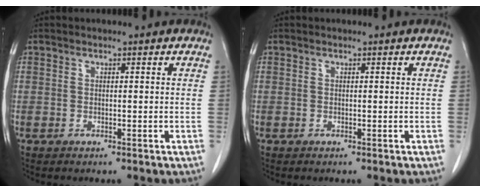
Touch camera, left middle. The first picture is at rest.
{"total": 0.0}